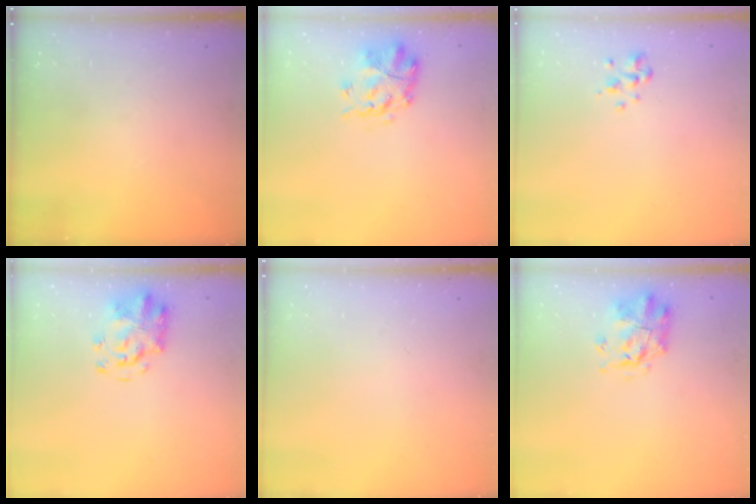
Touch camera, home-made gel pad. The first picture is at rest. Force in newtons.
{"total": 3.8, "press": 3.4, "slide": 1.7}
{"total": 2.4, "press": 2.3, "slide": 0.6}
{"total": 4.4, "press": 4.1, "slide": 1.6}
{"total": 0.0}
{"total": 3.4, "press": 3.1, "slide": 1.4}